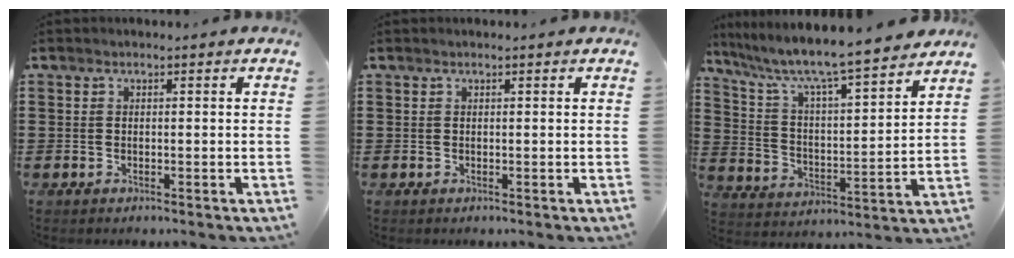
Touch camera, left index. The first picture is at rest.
{"total": 0.0}
{"total": 7.3, "force": [6.4, 0.1, 3.6], "torque": [-0.098, -0.053, 0.102]}